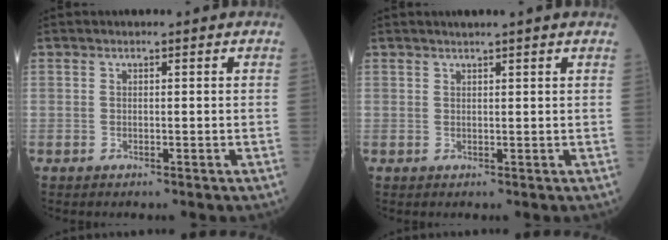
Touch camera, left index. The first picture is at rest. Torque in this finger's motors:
{"motor_torque": [0.31, -0.37, 0.00, 0.01]}